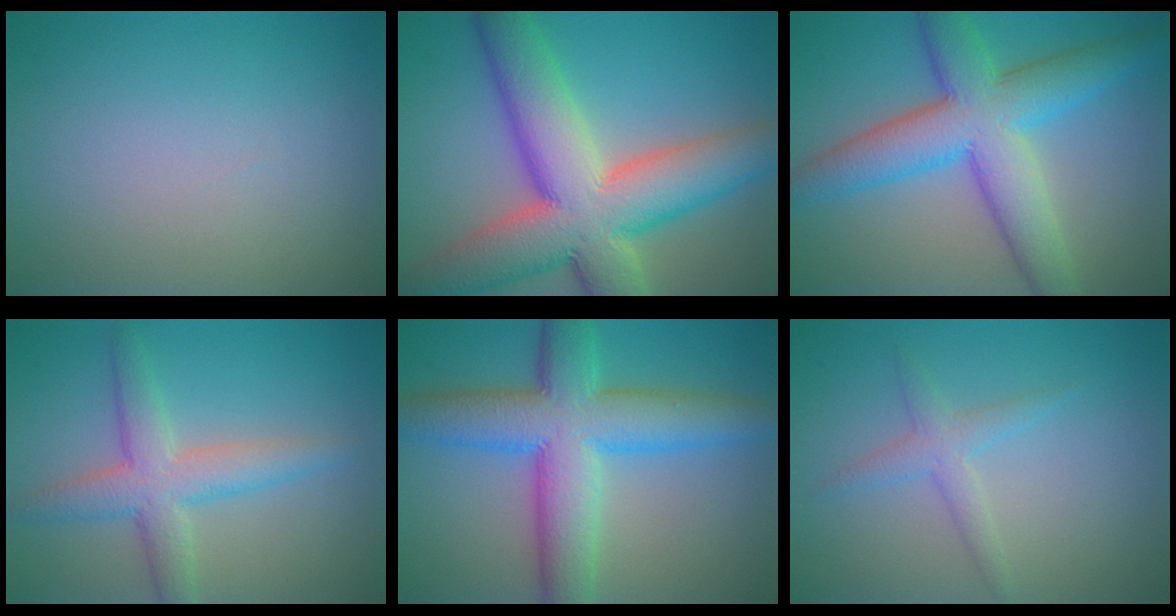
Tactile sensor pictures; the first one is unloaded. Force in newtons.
{"total": 13.2, "press": 13.1, "slide": 0.9}
{"total": 8.9, "press": 8.9, "slide": 0.2}
{"total": 4.7, "press": 4.7, "slide": 0.1}
{"total": 9.8, "press": 9.8, "slide": 0.1}
{"total": 2.0, "press": 2.0, "slide": 0.2}